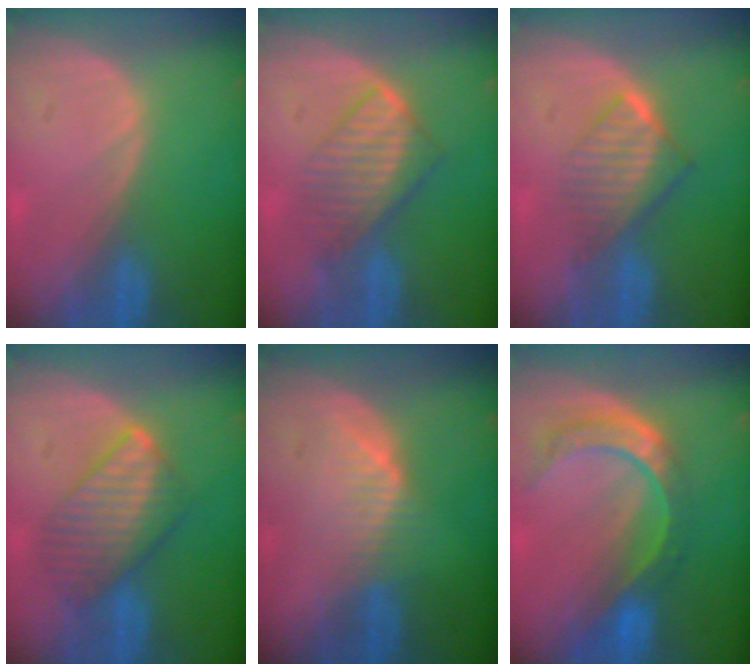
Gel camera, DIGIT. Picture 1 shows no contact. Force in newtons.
{"total": 6.6, "press": 6.3, "slide": 1.9}
{"total": 6.5, "press": 5.7, "slide": 3.0}
{"total": 7.2, "press": 7.2, "slide": 0.2}
{"total": 4.3, "press": 4.3, "slide": 0.4}
{"total": 8.8, "press": 7.3, "slide": 4.9}